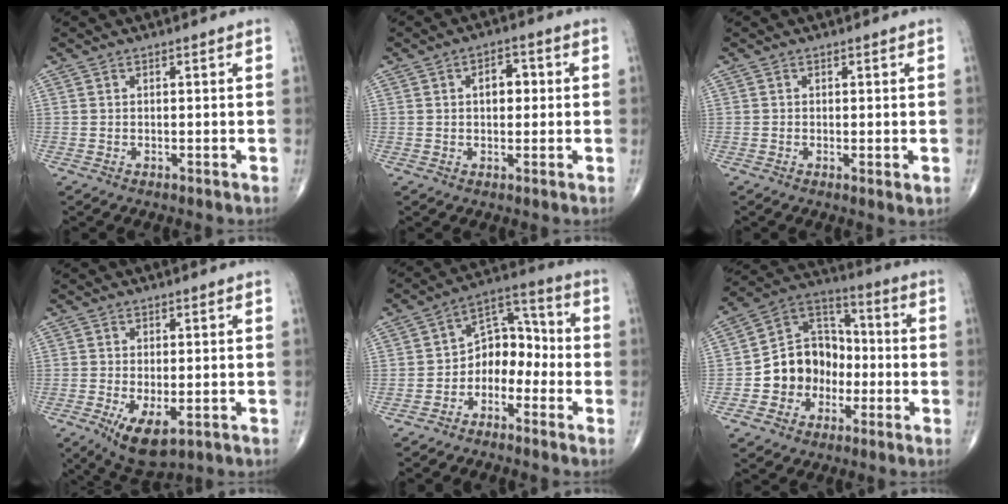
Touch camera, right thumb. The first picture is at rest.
{"total": 4.6, "force": [0.7, 2.9, 3.5], "torque": [-0.038, 0.011, 0.007]}
{"total": 1.4, "force": [-0.2, 0.4, 1.3], "torque": [-0.019, -0.006, -0.006]}
{"total": 7.8, "force": [-2.9, 3.5, 6.4], "torque": [-0.106, -0.016, -0.040]}
{"total": 9.0, "force": [-3.2, 6.5, 5.4], "torque": [-0.050, 0.063, -0.071]}
{"total": 13.5, "force": [-3.2, 11.4, 6.6], "torque": [-0.058, 0.051, -0.064]}